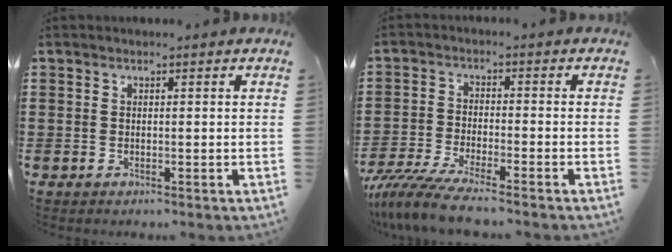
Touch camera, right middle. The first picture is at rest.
{"total": 7.1, "force": [-6.3, 0.2, 3.1], "torque": [-0.078, -0.013, -0.127]}